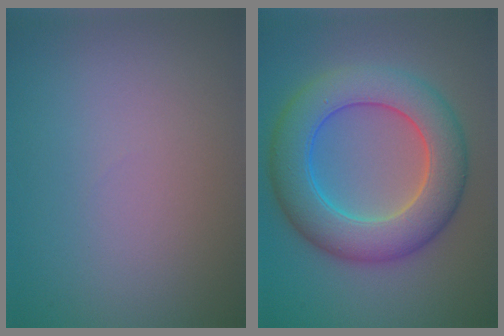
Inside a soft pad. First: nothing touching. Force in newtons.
{"total": 8.9, "press": 8.9, "slide": 0.2}